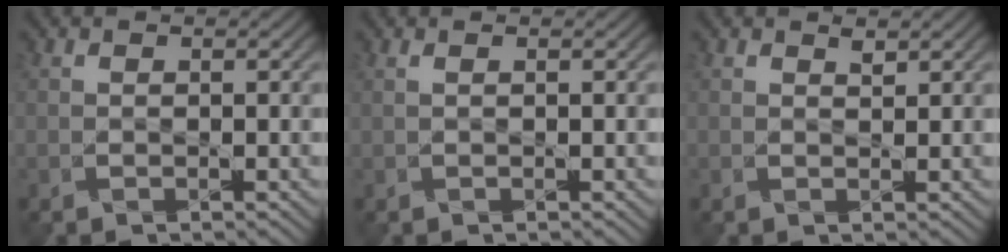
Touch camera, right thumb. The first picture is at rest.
{"total": 0.6, "force": [0.4, -0.4, 0.1], "torque": [-0.009, 0.003, 0.010]}
{"total": 1.0, "force": [0.9, 0.0, 0.5], "torque": [-0.015, 0.000, 0.019]}